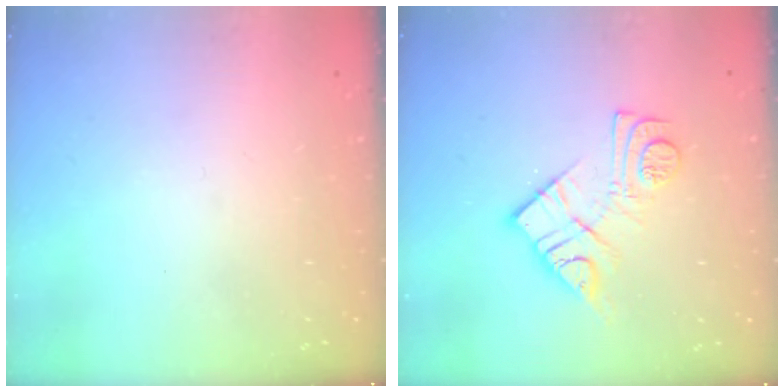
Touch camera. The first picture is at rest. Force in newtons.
{"total": 12.3, "press": 12.3, "slide": 0.2}